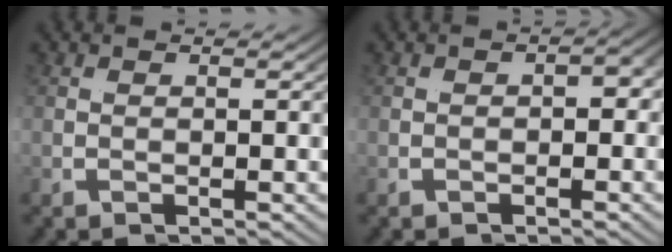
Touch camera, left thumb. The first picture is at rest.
{"total": 2.5, "force": [-0.9, 1.9, 1.3], "torque": [-0.019, -0.008, -0.011]}